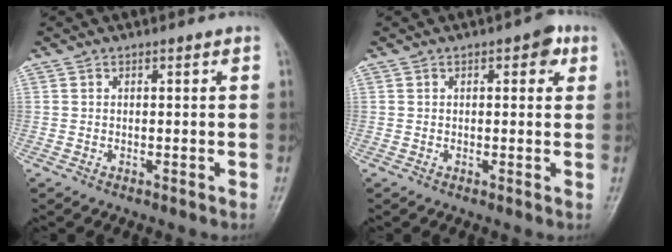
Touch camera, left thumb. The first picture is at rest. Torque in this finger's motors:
{"motor_torque": [0.54, 0.25, 0.14, -0.24, 0.00]}